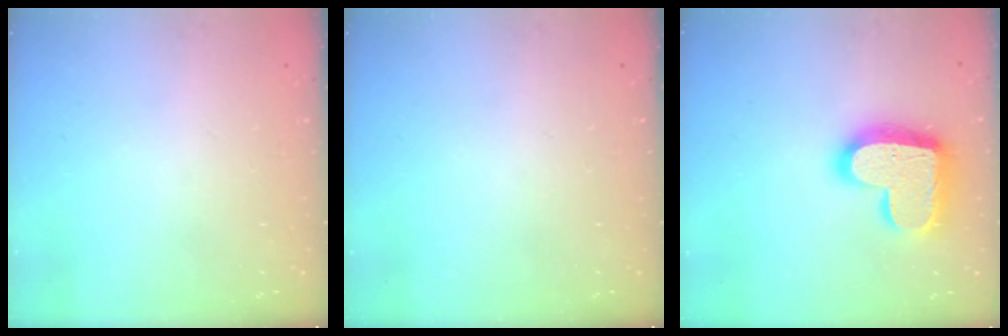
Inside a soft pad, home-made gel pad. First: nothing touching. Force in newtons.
{"total": 0.0}
{"total": 19.5, "press": 19.5, "slide": 1.4}